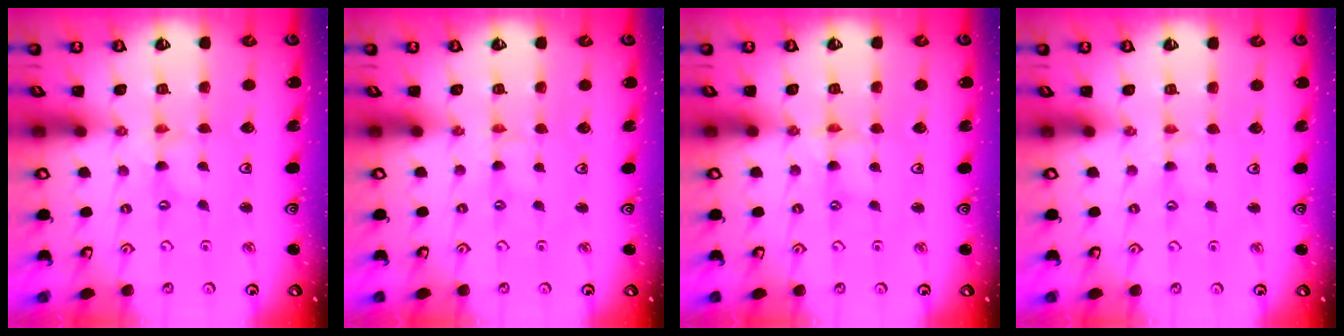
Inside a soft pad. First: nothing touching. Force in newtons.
{"total": 0.0}
{"total": 1.2, "press": 1.2, "slide": 0.3}
{"total": 1.5, "press": 1.5, "slide": 0.3}